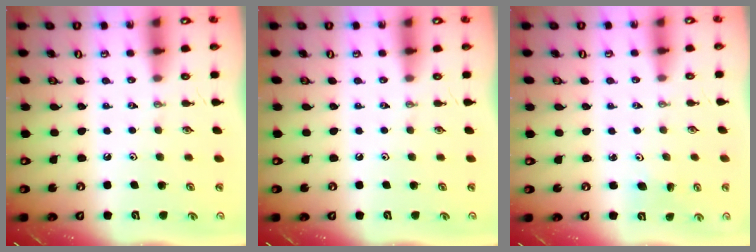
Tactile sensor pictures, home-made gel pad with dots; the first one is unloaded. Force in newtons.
{"total": 0.0}
{"total": 3.6, "press": 3.5, "slide": 0.4}